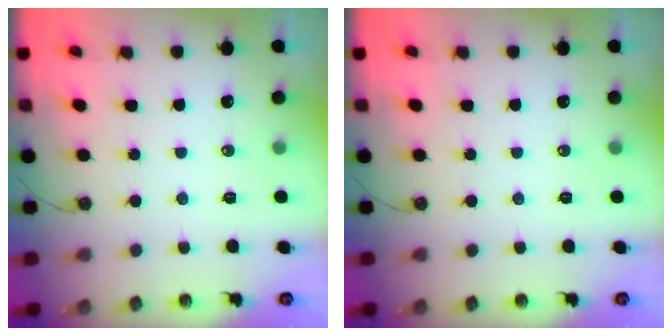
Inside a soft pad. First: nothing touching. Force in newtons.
{"total": 0.0}